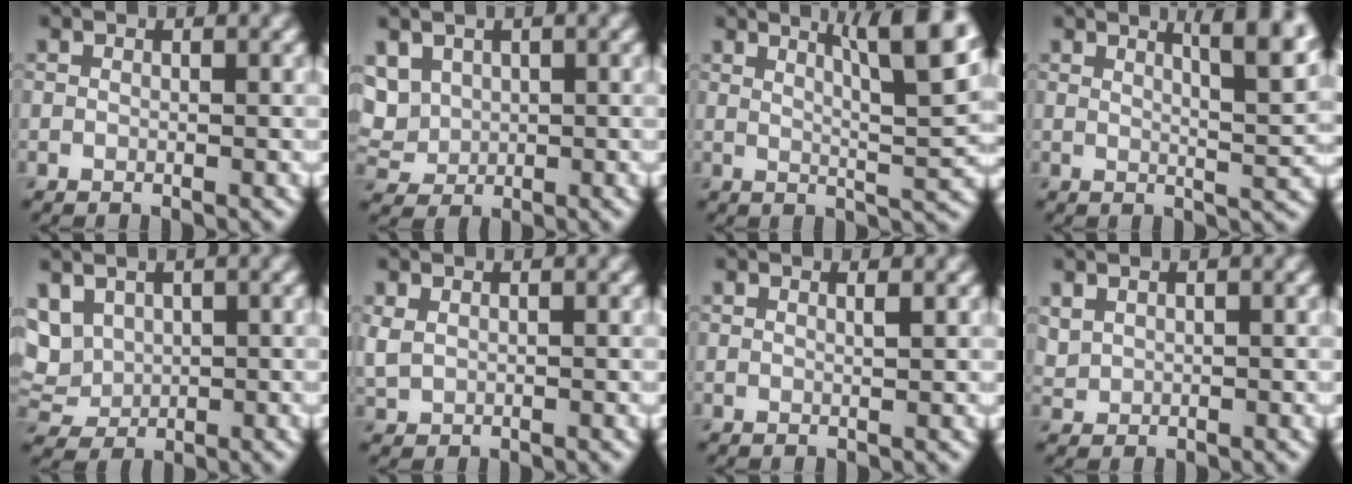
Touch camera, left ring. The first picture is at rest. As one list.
[{"total": 3.8, "force": [1.4, 3.1, 1.8], "torque": [-0.061, 0.008, 0.039]}, {"total": 8.2, "force": [4.3, 1.7, 6.8], "torque": [-0.065, 0.016, 0.056]}, {"total": 6.3, "force": [3.6, 1.7, 4.8], "torque": [-0.040, 0.014, 0.041]}, {"total": 4.2, "force": [1.5, 3.2, 2.2], "torque": [-0.064, 0.005, 0.035]}, {"total": 1.2, "force": [0.4, 0.8, 0.8], "torque": [-0.023, 0.002, 0.012]}, {"total": 0.8, "force": [0.4, 0.2, 0.6], "torque": [-0.002, 0.001, 0.004]}, {"total": 1.0, "force": [0.7, 0.6, 0.3], "torque": [-0.009, 0.000, 0.018]}]